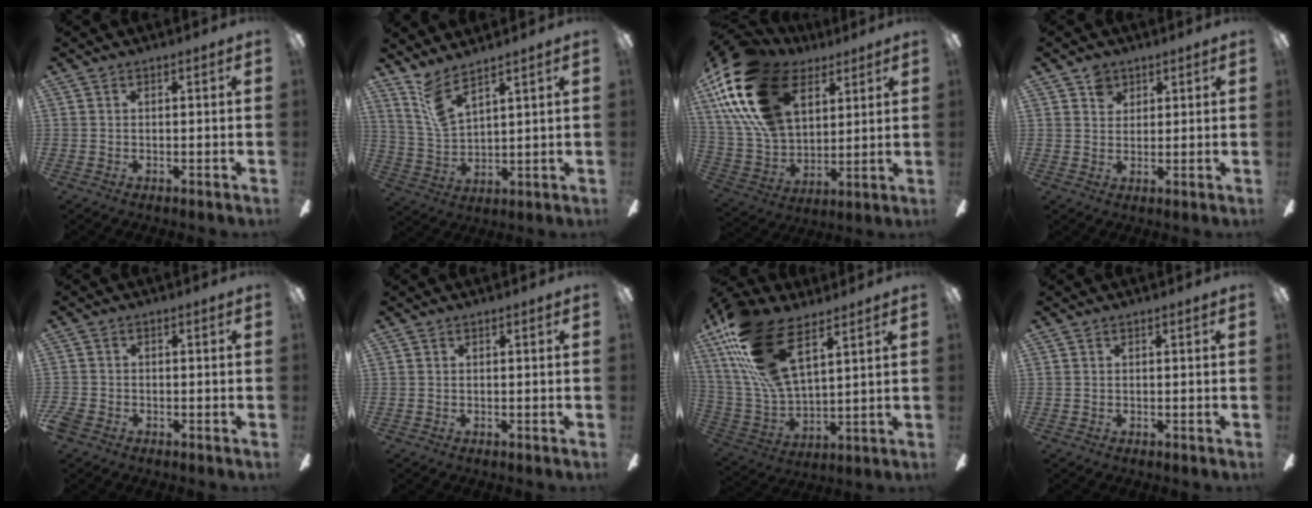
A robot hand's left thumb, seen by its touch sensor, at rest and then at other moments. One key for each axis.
{"total": 8.3, "fx": 6.5, "fy": 2.3, "fz": 4.6, "tx": -0.109, "ty": -0.030, "tz": 0.122}
{"total": 25.3, "fx": 12.0, "fy": 15.4, "fz": 16.2, "tx": -0.352, "ty": -0.038, "tz": 0.216}
{"total": 4.2, "fx": 2.6, "fy": 3.1, "fz": 1.0, "tx": -0.005, "ty": -0.003, "tz": 0.045}
{"total": 2.5, "fx": -1.7, "fy": 1.6, "fz": 1.0, "tx": -0.029, "ty": 0.005, "tz": -0.035}
{"total": 0.0}
{"total": 21.9, "fx": 12.2, "fy": 9.6, "fz": 15.5, "tx": -0.336, "ty": -0.046, "tz": 0.215}
{"total": 0.0}